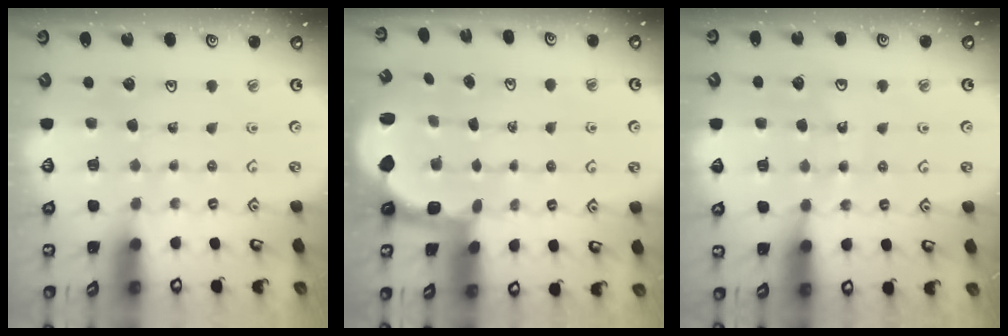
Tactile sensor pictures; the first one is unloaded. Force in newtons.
{"total": 2.4, "press": 1.1, "slide": 2.1}
{"total": 9.1, "press": 8.6, "slide": 3.1}